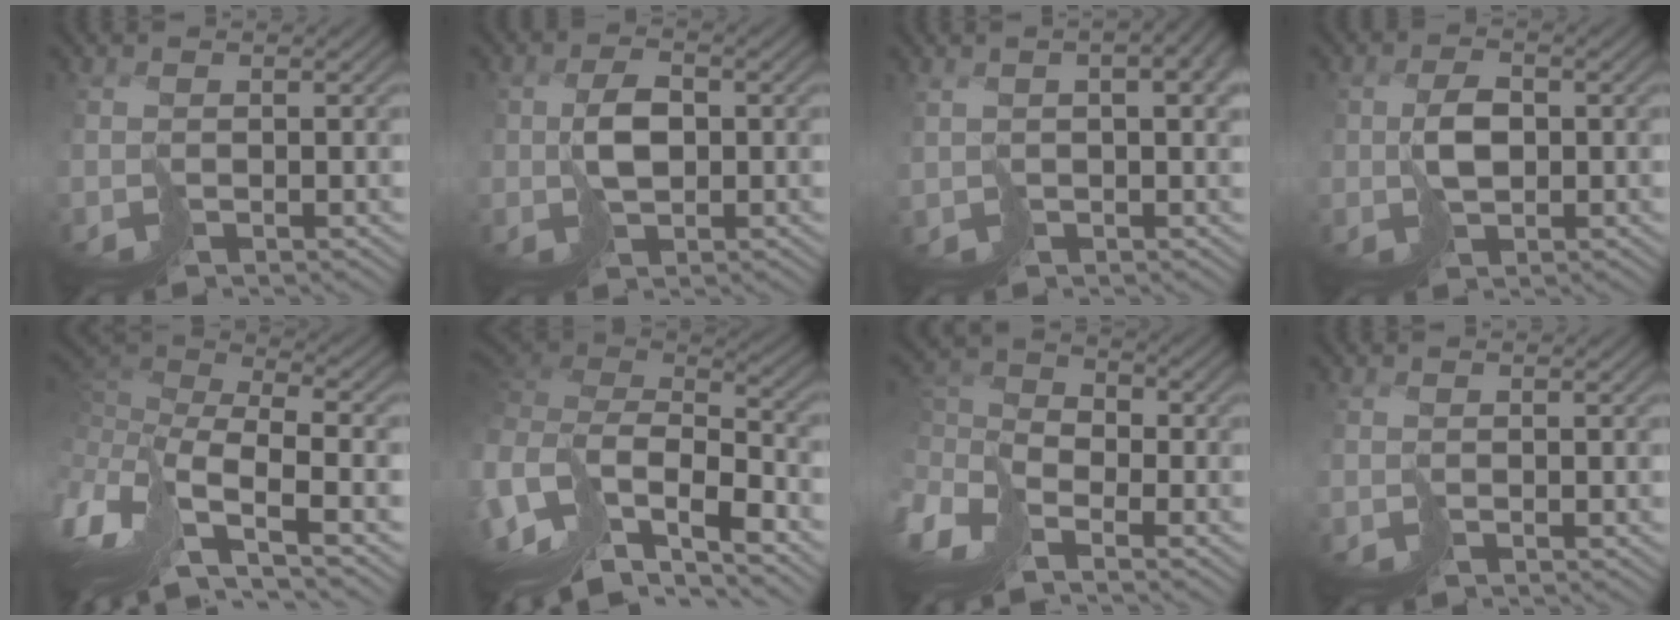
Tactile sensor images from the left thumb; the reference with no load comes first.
{"total": 3.9, "force": [0.6, 2.5, 2.9], "torque": [-0.058, 0.006, 0.018]}
{"total": 6.5, "force": [2.0, 3.2, 5.3], "torque": [-0.105, -0.010, 0.061]}
{"total": 3.5, "force": [0.5, 2.3, 2.6], "torque": [-0.052, 0.004, 0.018]}
{"total": 11.2, "force": [-3.4, 4.2, 9.9], "torque": [-0.278, -0.011, -0.034]}
{"total": 12.4, "force": [-2.8, 5.9, 10.5], "torque": [-0.268, -0.007, -0.020]}
{"total": 8.8, "force": [-3.6, 5.1, 6.2], "torque": [-0.182, -0.014, -0.073]}
{"total": 0.0}